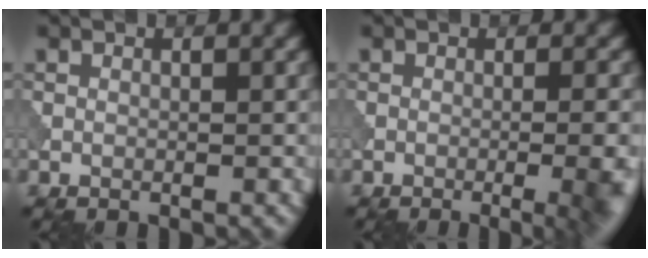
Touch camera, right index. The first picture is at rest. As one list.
[{"total": 7.3, "force": [-1.6, 3.0, 6.5], "torque": [-0.043, 0.009, -0.015]}]